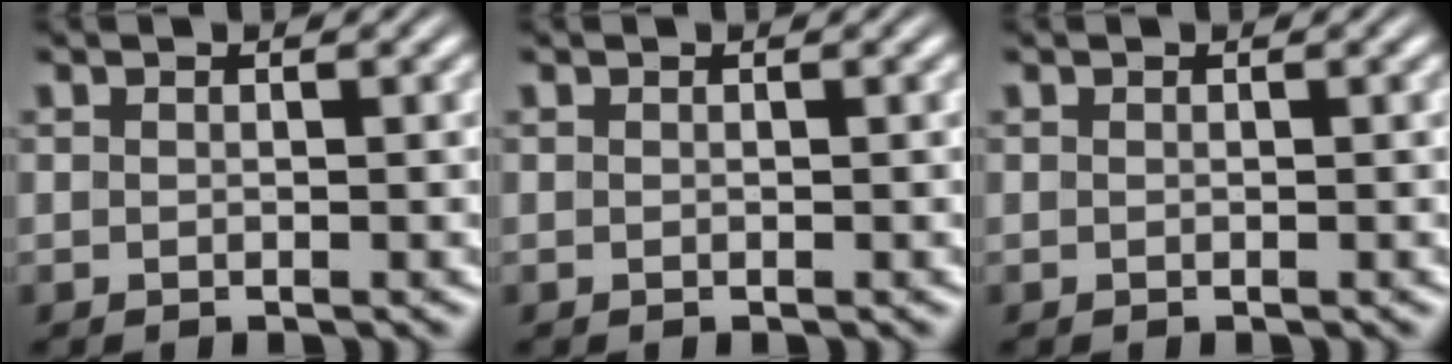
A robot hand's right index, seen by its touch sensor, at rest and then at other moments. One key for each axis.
{"total": 0.0}
{"total": 0.0}